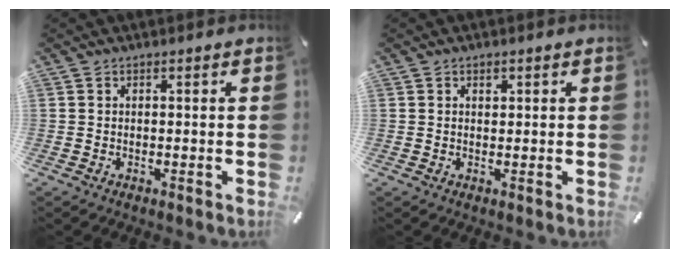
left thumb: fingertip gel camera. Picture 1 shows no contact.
{"total": 1.0, "force": [0.4, 0.7, 0.5], "torque": [-0.004, -0.001, 0.006]}